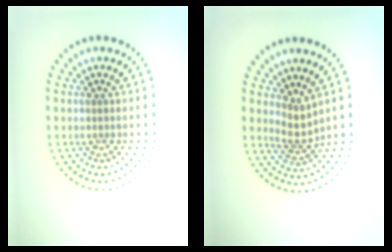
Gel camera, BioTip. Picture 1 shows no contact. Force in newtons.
{"total": 2.2, "press": 1.5, "slide": 1.7}